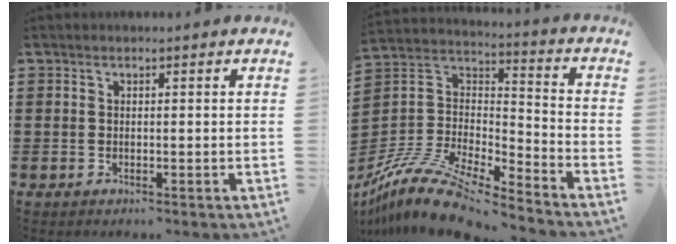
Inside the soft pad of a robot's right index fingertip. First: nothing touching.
{"total": 13.0, "force": [-10.9, 3.0, 6.3], "torque": [-0.134, 0.025, -0.213]}